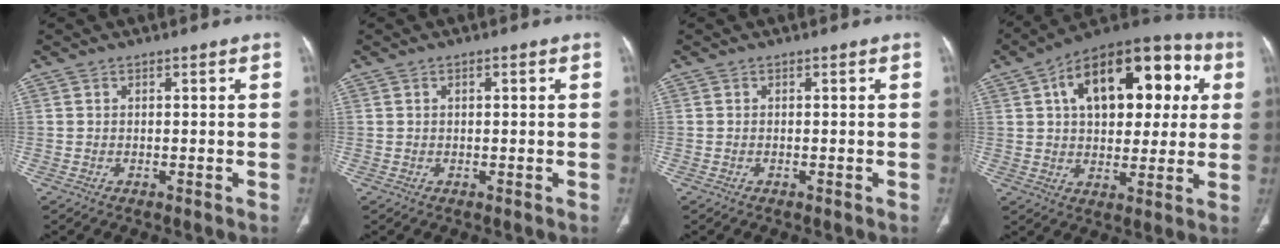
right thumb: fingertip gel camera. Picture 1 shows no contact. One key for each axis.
{"total": 0.6, "fx": 0.1, "fy": 0.2, "fz": 0.6, "tx": -0.011, "ty": 0.002, "tz": 0.002}
{"total": 0.0}
{"total": 23.3, "fx": 6.4, "fy": 13.1, "fz": 18.2, "tx": -0.228, "ty": 0.027, "tz": 0.090}